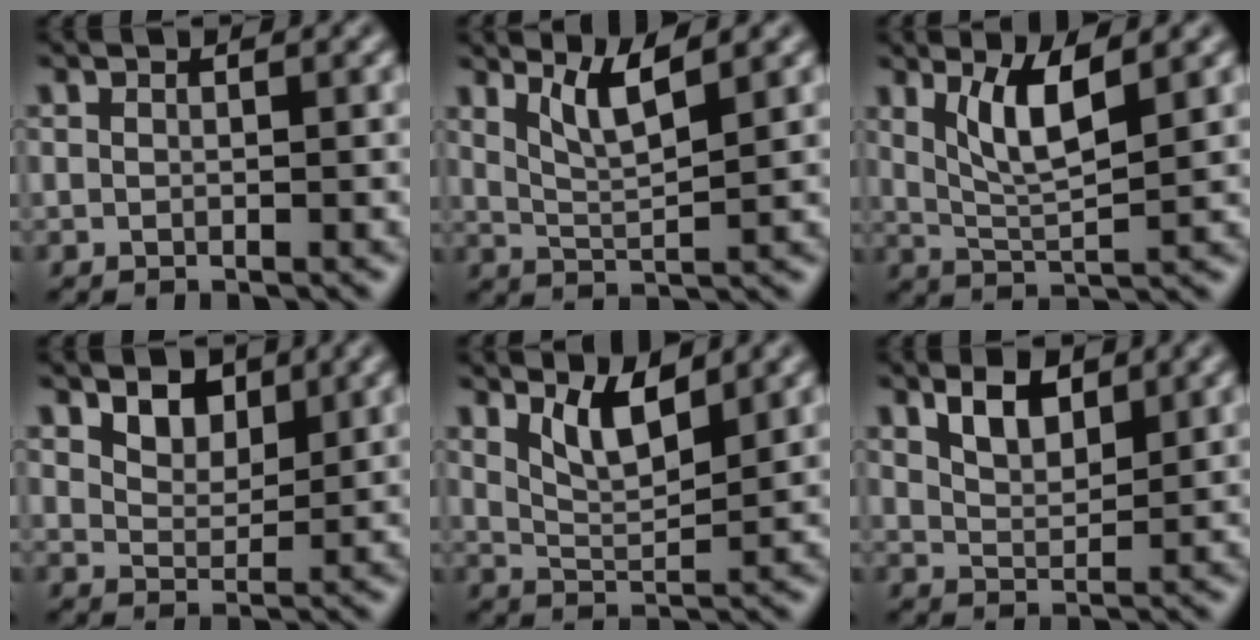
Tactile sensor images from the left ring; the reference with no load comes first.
{"total": 3.6, "force": [2.4, 0.6, 2.6], "torque": [-0.047, -0.004, 0.048]}
{"total": 4.4, "force": [2.0, 1.0, 3.8], "torque": [-0.080, -0.008, 0.042]}
{"total": 2.9, "force": [2.0, 1.6, 1.3], "torque": [-0.031, -0.010, 0.036]}
{"total": 3.7, "force": [2.5, 0.9, 2.5], "torque": [-0.049, -0.008, 0.050]}
{"total": 3.2, "force": [2.1, 1.5, 2.0], "torque": [-0.041, 0.000, 0.040]}